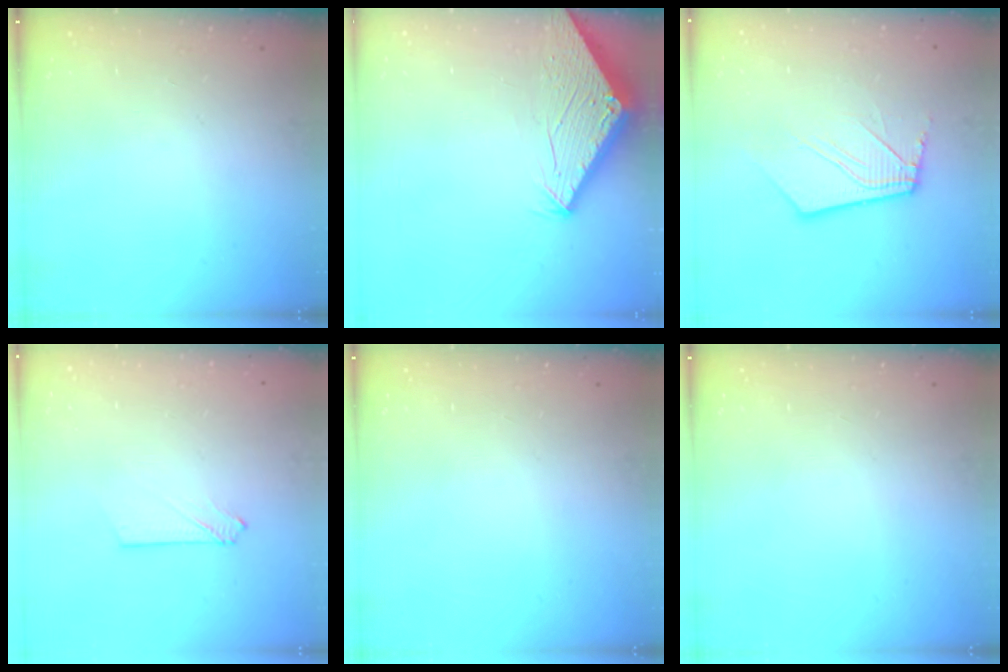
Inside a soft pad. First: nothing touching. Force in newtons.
{"total": 2.8, "press": 2.8, "slide": 0.1}
{"total": 11.1, "press": 11.0, "slide": 1.5}
{"total": 2.2, "press": 2.2, "slide": 0.2}
{"total": 0.0}
{"total": 0.0}